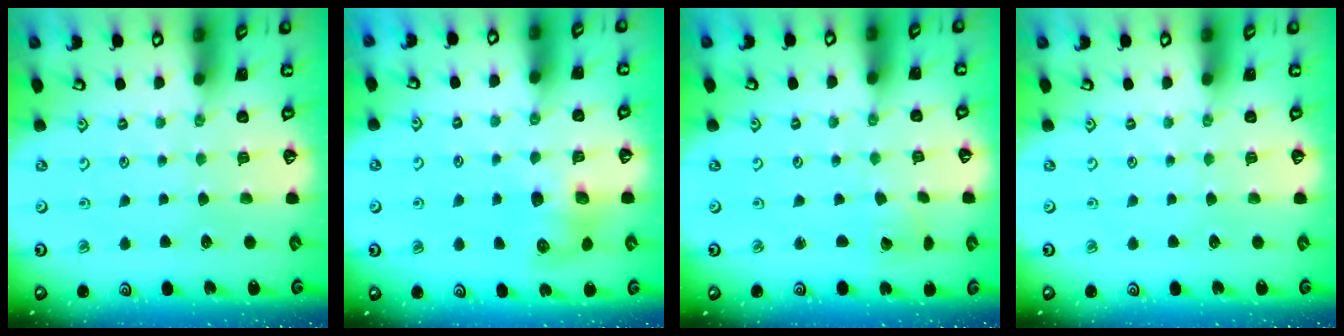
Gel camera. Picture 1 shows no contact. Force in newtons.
{"total": 7.4, "press": 7.4, "slide": 0.3}
{"total": 1.9, "press": 1.9, "slide": 0.1}
{"total": 0.0}